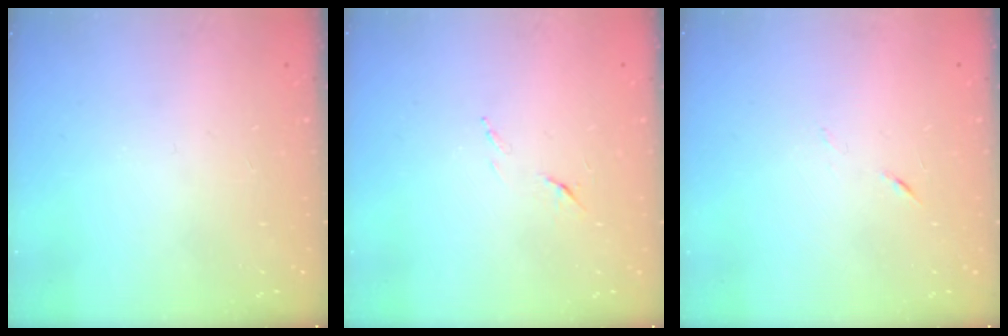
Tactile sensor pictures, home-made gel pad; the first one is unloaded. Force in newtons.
{"total": 6.8, "press": 6.8, "slide": 0.8}
{"total": 4.0, "press": 3.9, "slide": 0.8}